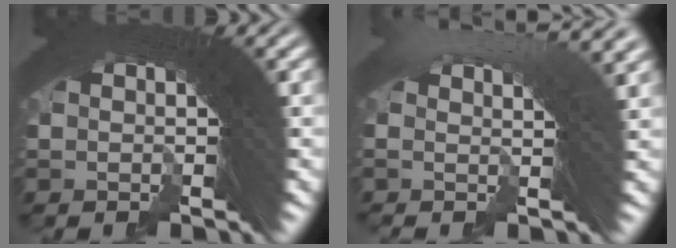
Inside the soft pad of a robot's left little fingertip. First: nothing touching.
{"total": 4.0, "force": [2.3, 0.4, 3.2], "torque": [-0.031, 0.021, 0.025]}